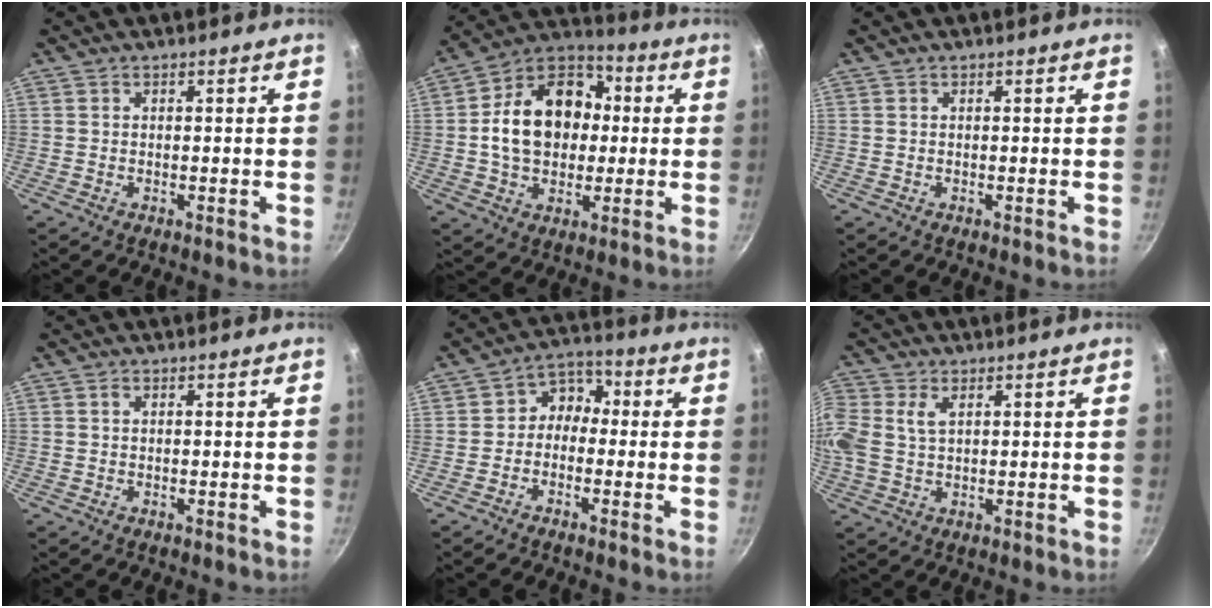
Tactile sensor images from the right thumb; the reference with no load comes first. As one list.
[{"total": 18.3, "force": [0.9, 13.8, 12.0], "torque": [-0.171, 0.035, 0.003]}, {"total": 0.0}, {"total": 0.6, "force": [0.3, 0.4, 0.4], "torque": [-0.008, 0.002, 0.004]}, {"total": 5.7, "force": [-0.9, 4.7, 3.1], "torque": [-0.013, 0.028, -0.036]}, {"total": 7.7, "force": [2.0, 5.1, 5.4], "torque": [-0.119, 0.012, 0.037]}]